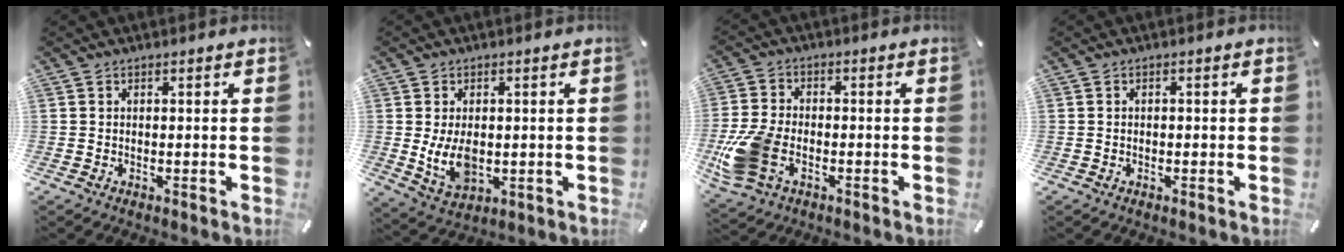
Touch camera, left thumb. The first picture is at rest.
{"total": 7.1, "force": [-0.1, 4.7, 5.4], "torque": [-0.121, -0.006, -0.004]}
{"total": 11.7, "force": [-4.0, 7.8, 7.8], "torque": [-0.182, 0.004, -0.071]}
{"total": 0.7, "force": [-0.2, 0.4, 0.4], "torque": [-0.009, 0.002, -0.006]}